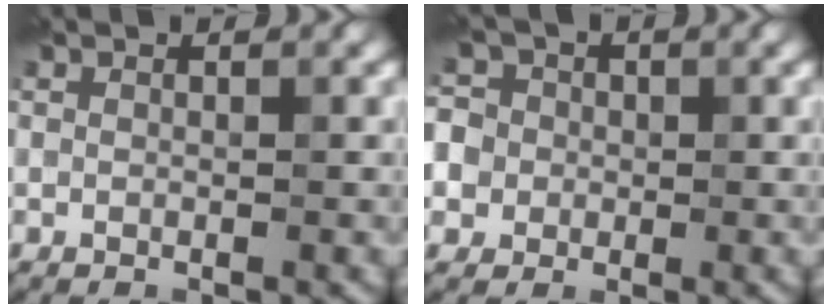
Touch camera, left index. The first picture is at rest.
{"total": 7.6, "force": [-1.1, 7.2, 2.2], "torque": [-0.041, 0.025, -0.053]}